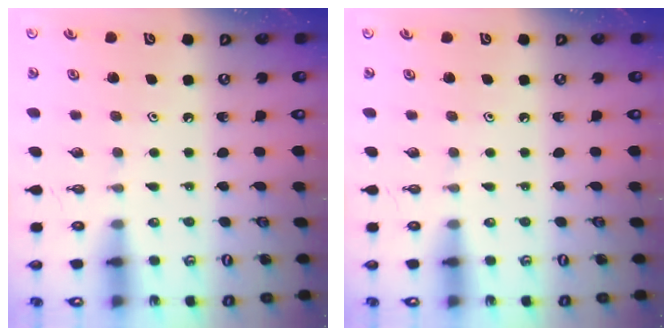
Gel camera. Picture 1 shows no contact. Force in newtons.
{"total": 0.0}